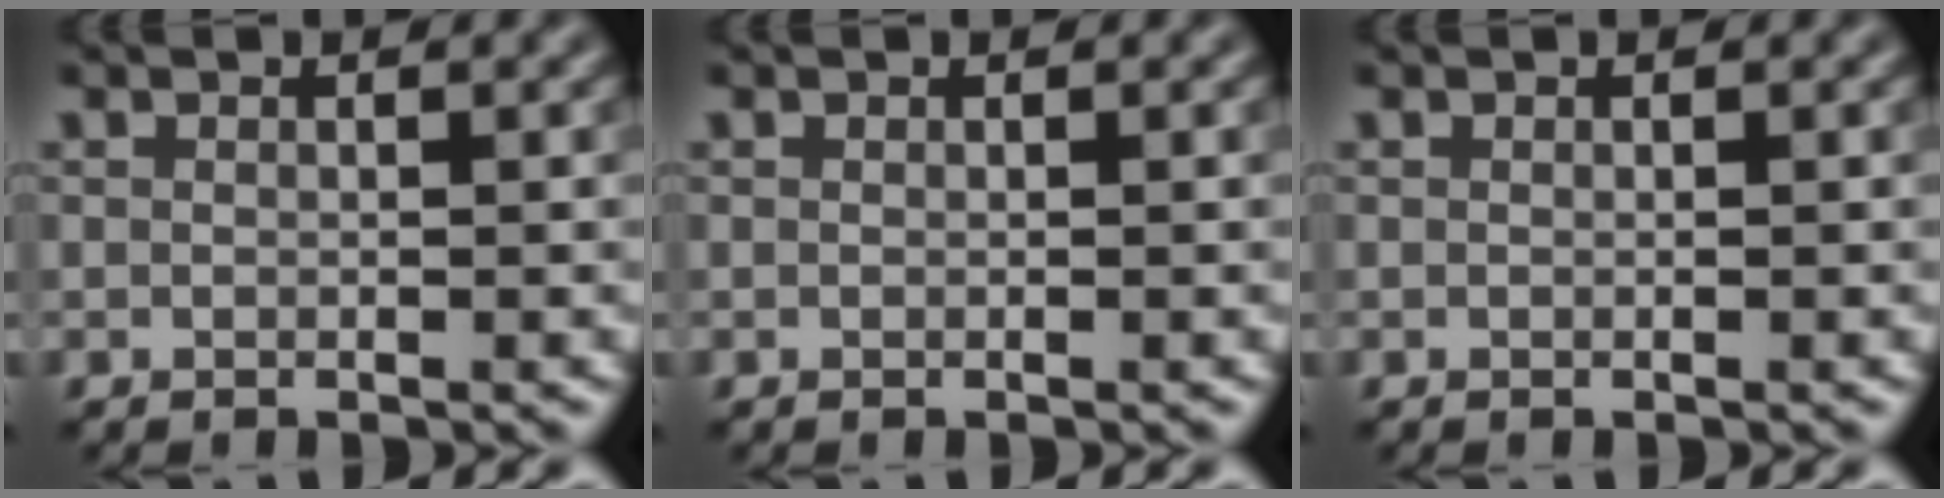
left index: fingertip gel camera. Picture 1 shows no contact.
{"total": 0.0}
{"total": 0.0}